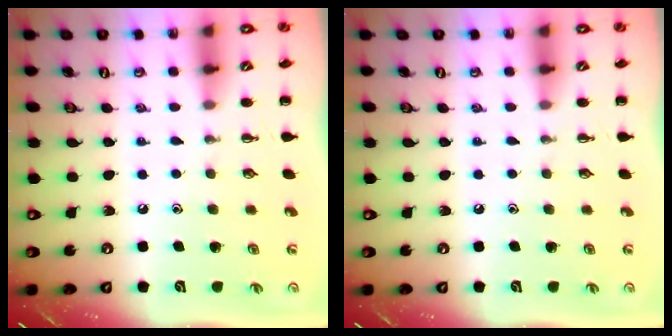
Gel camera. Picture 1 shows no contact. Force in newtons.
{"total": 0.0}